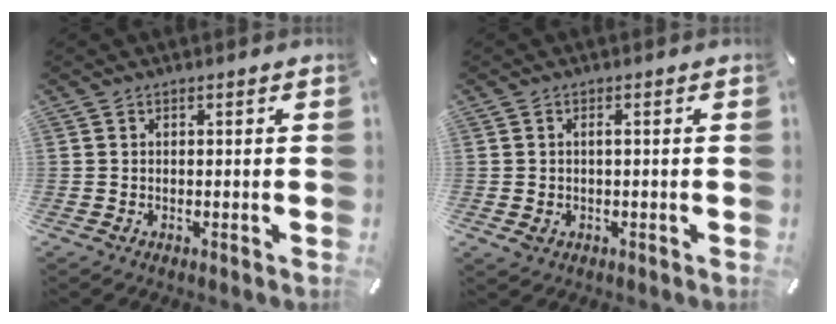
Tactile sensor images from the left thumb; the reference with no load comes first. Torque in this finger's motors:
{"motor_torque": [0.26, 0.66, 0.22, -0.14, 0.04]}